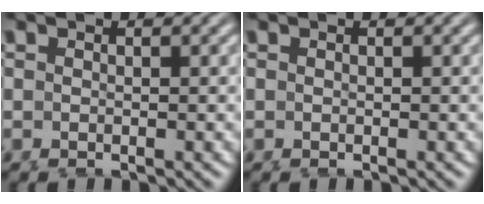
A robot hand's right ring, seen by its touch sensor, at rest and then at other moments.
{"total": 0.0}